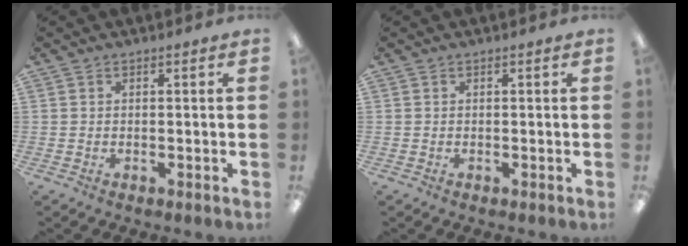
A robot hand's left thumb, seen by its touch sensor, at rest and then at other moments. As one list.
[{"total": 0.0}]